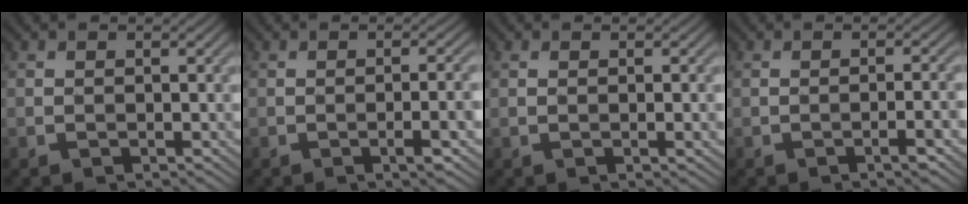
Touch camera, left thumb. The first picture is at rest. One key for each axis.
{"total": 3.6, "fx": -1.5, "fy": 0.2, "fz": 3.3, "tx": -0.051, "ty": 0.009, "tz": -0.023}
{"total": 1.4, "fx": -0.1, "fy": -0.2, "fz": 1.4, "tx": -0.032, "ty": 0.002, "tz": -0.002}
{"total": 2.5, "fx": -1.4, "fy": -0.2, "fz": 2.1, "tx": -0.034, "ty": 0.011, "tz": -0.026}